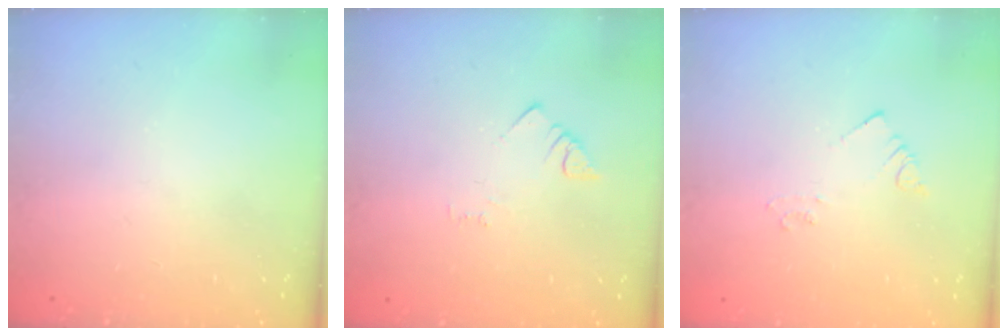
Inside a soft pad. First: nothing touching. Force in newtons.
{"total": 1.5, "press": 1.5, "slide": 0.3}
{"total": 2.1, "press": 2.1, "slide": 0.3}